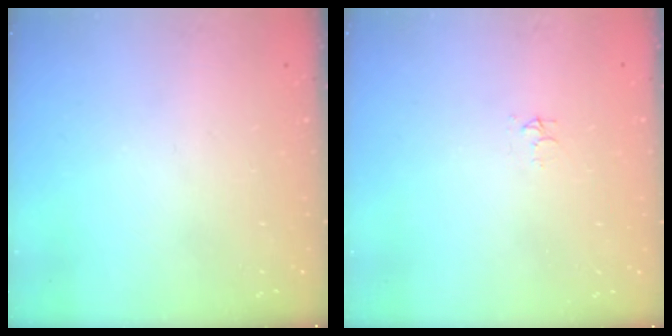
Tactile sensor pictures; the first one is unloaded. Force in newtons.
{"total": 3.6, "press": 3.6, "slide": 0.2}